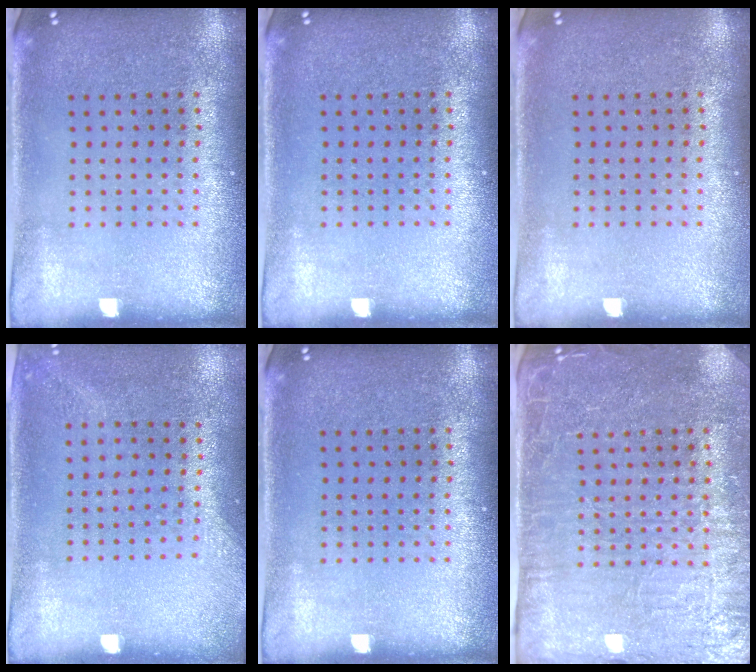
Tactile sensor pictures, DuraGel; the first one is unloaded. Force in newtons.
{"total": 0.0}
{"total": 0.0}
{"total": 1.4, "press": 1.0, "slide": 0.9}
{"total": 0.0}
{"total": 4.2, "press": 3.9, "slide": 1.6}